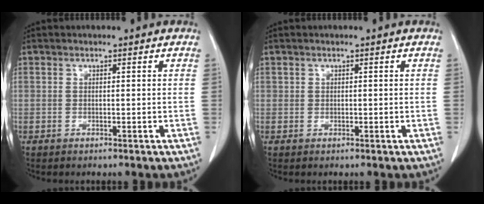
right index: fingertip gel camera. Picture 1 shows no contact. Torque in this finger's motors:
{"motor_torque": [-0.19, 0.17, 0.04, 0.00]}